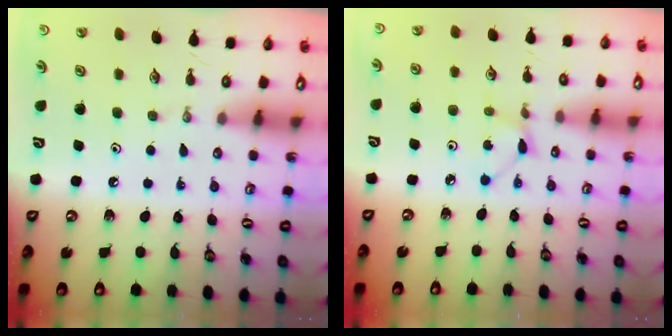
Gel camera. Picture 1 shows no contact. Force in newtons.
{"total": 3.1, "press": 3.0, "slide": 0.5}